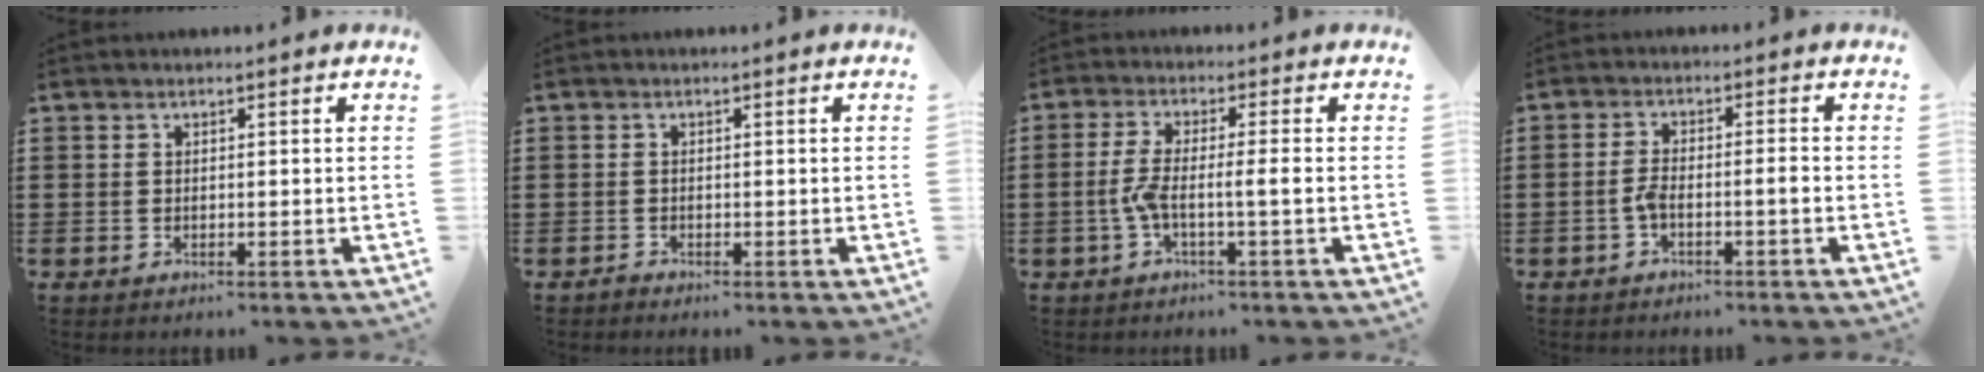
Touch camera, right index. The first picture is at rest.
{"total": 0.5, "force": [-0.5, 0.2, 0.0], "torque": [-0.002, 0.002, -0.011]}
{"total": 4.6, "force": [-1.2, 0.3, 4.5], "torque": [-0.103, -0.009, -0.032]}
{"total": 3.2, "force": [-1.3, 0.4, 2.9], "torque": [-0.062, 0.000, -0.028]}